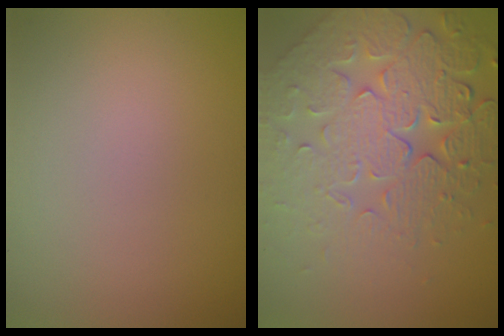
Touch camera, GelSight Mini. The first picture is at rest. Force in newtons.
{"total": 7.8, "press": 5.7, "slide": 5.4}